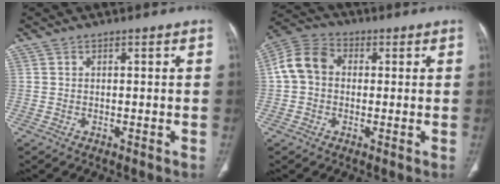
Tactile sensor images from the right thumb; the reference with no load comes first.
{"total": 8.8, "force": [0.6, 7.1, 5.3], "torque": [-0.098, 0.029, -0.001]}